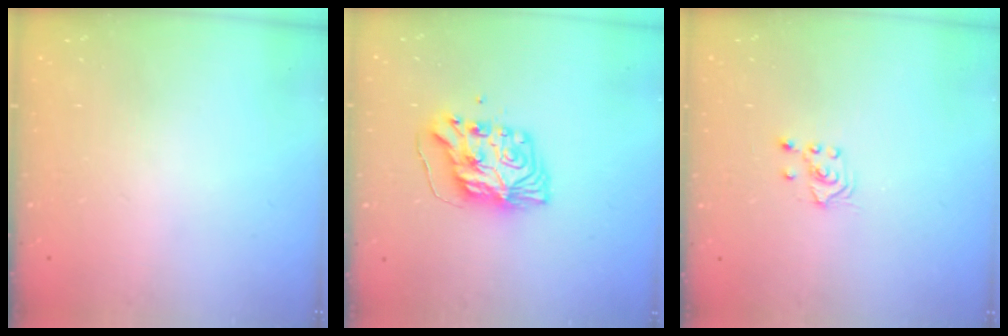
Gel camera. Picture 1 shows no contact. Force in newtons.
{"total": 9.2, "press": 9.2, "slide": 0.9}
{"total": 2.7, "press": 2.5, "slide": 0.9}